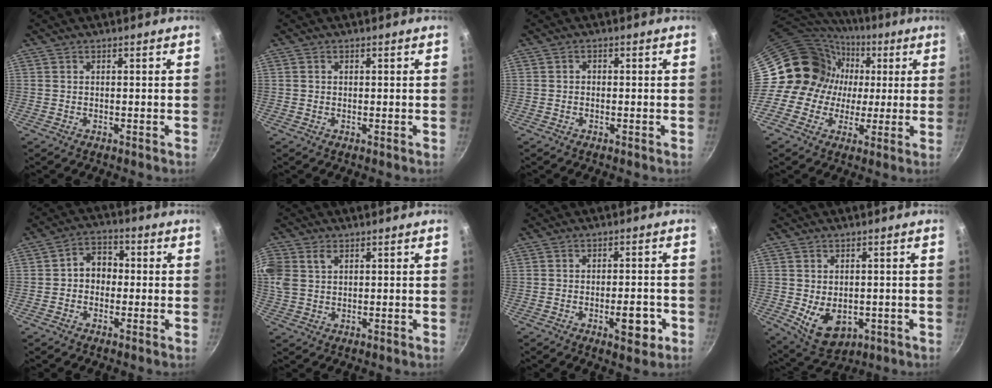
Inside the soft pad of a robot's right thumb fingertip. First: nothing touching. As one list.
[{"total": 0.5, "force": [0.1, 0.5, 0.1], "torque": [0.000, 0.003, 0.000]}, {"total": 0.8, "force": [-0.2, 0.7, 0.3], "torque": [-0.005, 0.004, -0.005]}, {"total": 16.8, "force": [1.8, 15.0, 7.3], "torque": [-0.087, 0.025, 0.018]}, {"total": 6.1, "force": [-0.3, 5.0, 3.5], "torque": [-0.018, 0.017, -0.016]}, {"total": 11.9, "force": [3.7, 9.1, 6.6], "torque": [-0.173, 0.030, 0.073]}, {"total": 6.5, "force": [-2.3, 2.9, 5.3], "torque": [-0.047, 0.013, -0.026]}, {"total": 8.5, "force": [-1.2, 6.0, 5.9], "torque": [-0.076, -0.013, 0.002]}]